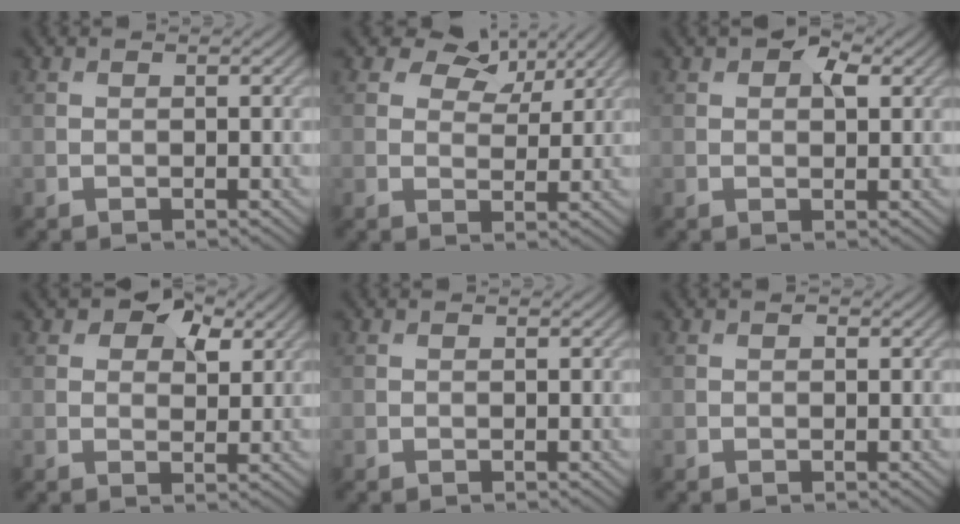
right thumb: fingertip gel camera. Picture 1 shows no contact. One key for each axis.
{"total": 5.9, "fx": 3.7, "fy": 3.4, "fz": 3.1, "tx": -0.042, "ty": -0.003, "tz": 0.057}
{"total": 3.3, "fx": 1.5, "fy": 1.8, "fz": 2.3, "tx": -0.036, "ty": 0.003, "tz": 0.023}
{"total": 6.1, "fx": 3.4, "fy": 3.5, "fz": 3.6, "tx": -0.047, "ty": -0.001, "tz": 0.052}
{"total": 0.0}
{"total": 0.6, "fx": 0.3, "fy": 0.3, "fz": 0.4, "tx": -0.004, "ty": 0.000, "tz": 0.002}